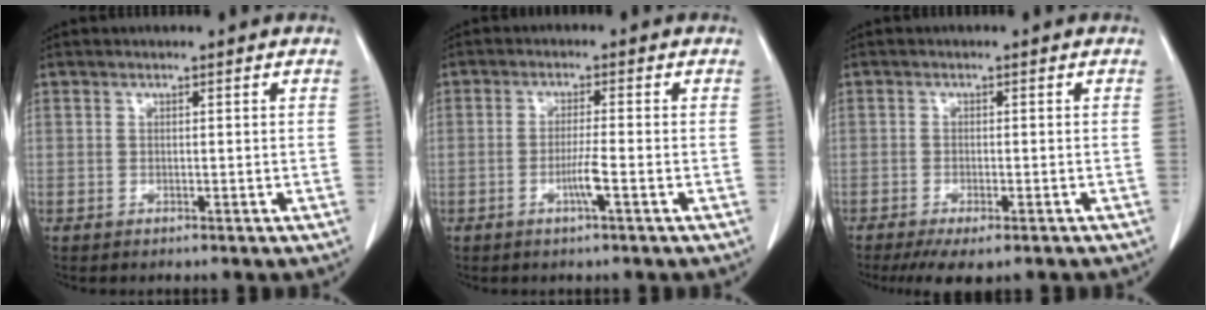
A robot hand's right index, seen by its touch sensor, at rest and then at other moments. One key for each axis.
{"total": 3.3, "fx": -1.3, "fy": -0.4, "fz": 3.0, "tx": -0.057, "ty": -0.005, "tz": -0.027}
{"total": 6.6, "fx": -4.9, "fy": 1.8, "fz": 4.0, "tx": -0.049, "ty": -0.011, "tz": -0.073}